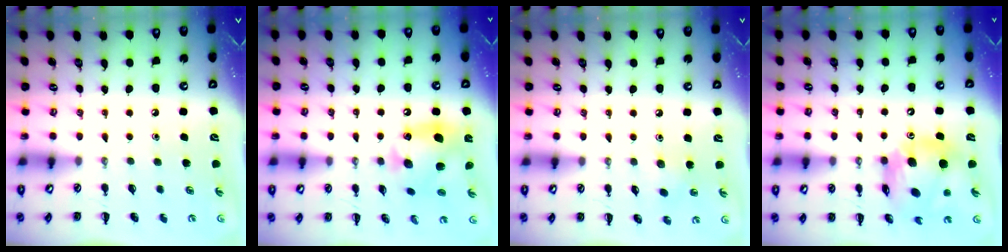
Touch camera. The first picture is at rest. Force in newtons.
{"total": 13.4, "press": 13.3, "slide": 1.8}
{"total": 3.6, "press": 3.4, "slide": 1.2}
{"total": 14.4, "press": 13.8, "slide": 4.1}